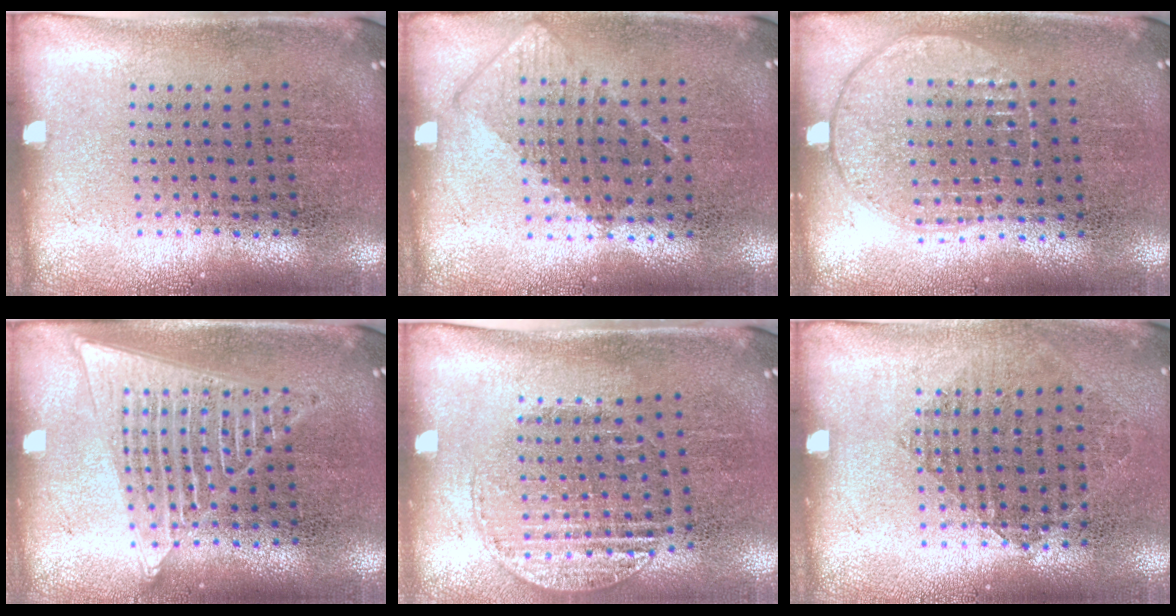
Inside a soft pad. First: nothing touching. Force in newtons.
{"total": 0.8, "press": 0.7, "slide": 0.4}
{"total": 1.0, "press": 0.9, "slide": 0.4}
{"total": 2.9, "press": 2.9, "slide": 0.3}
{"total": 1.2, "press": 1.1, "slide": 0.4}
{"total": 0.8, "press": 0.7, "slide": 0.3}